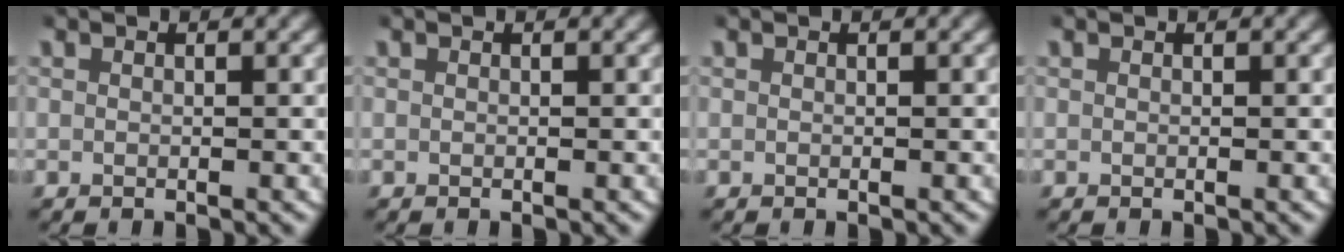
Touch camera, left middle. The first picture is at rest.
{"total": 0.0}
{"total": 0.0}
{"total": 0.0}